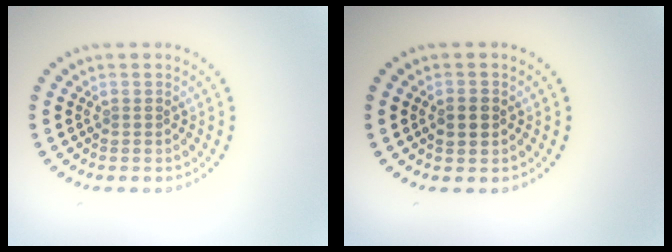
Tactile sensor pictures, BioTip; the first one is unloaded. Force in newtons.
{"total": 2.3, "press": 2.3, "slide": 0.2}